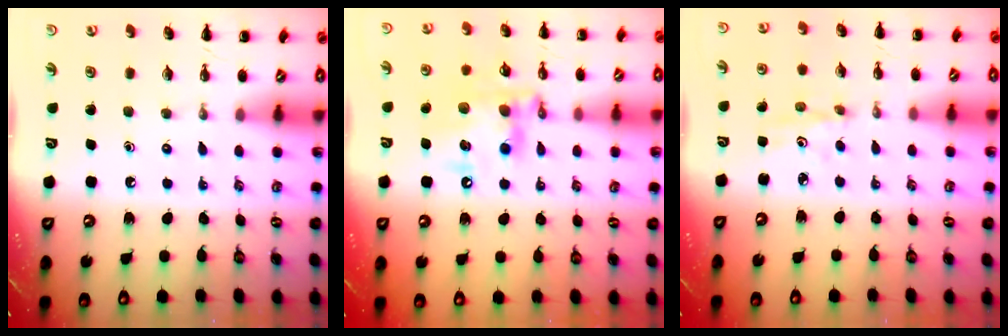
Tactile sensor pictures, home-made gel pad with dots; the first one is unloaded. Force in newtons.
{"total": 14.4, "press": 14.2, "slide": 2.7}
{"total": 3.4, "press": 3.2, "slide": 1.1}